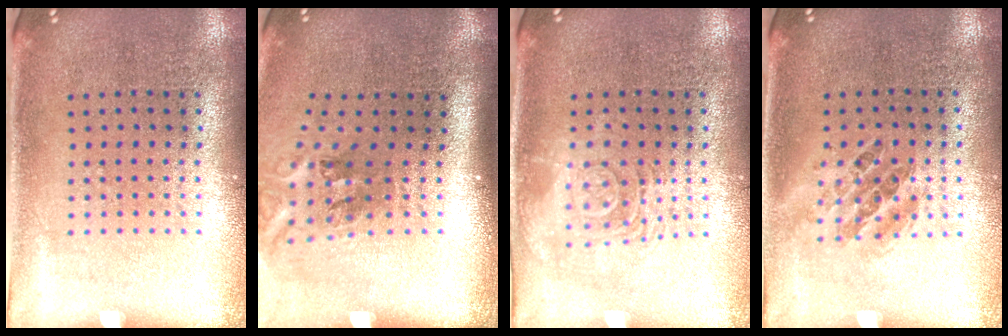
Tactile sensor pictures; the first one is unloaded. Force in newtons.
{"total": 2.1, "press": 1.4, "slide": 1.7}
{"total": 2.8, "press": 2.8, "slide": 0.4}
{"total": 0.9, "press": 0.8, "slide": 0.4}